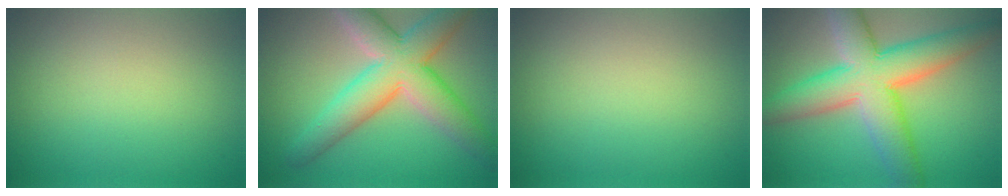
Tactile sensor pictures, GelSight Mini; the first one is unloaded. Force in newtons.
{"total": 8.9, "press": 8.9, "slide": 0.3}
{"total": 0.0}
{"total": 10.1, "press": 10.1, "slide": 0.3}